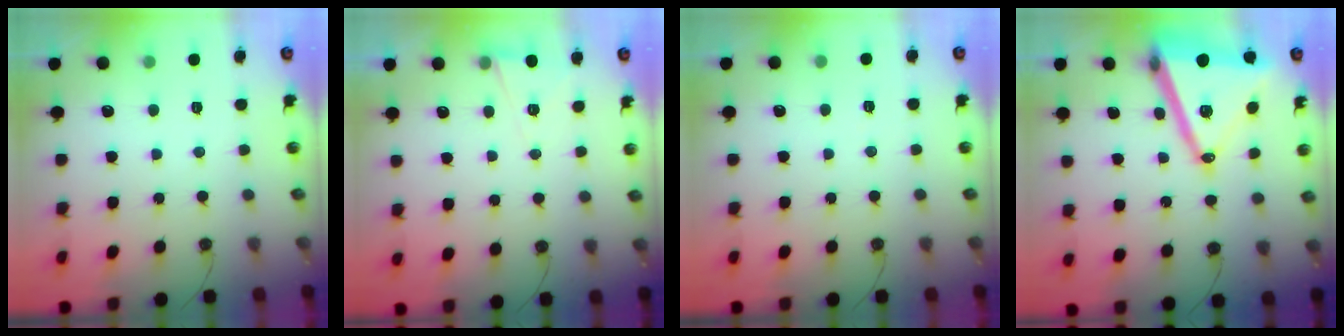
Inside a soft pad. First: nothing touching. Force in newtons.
{"total": 6.0, "press": 4.2, "slide": 4.4}
{"total": 2.5, "press": 1.7, "slide": 1.8}
{"total": 22.0, "press": 21.6, "slide": 3.6}